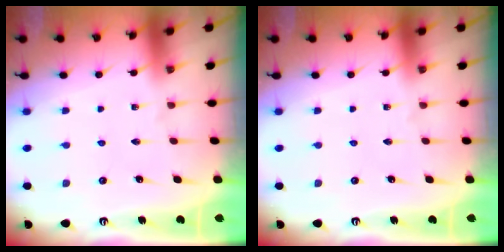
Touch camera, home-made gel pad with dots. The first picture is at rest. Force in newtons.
{"total": 0.0}